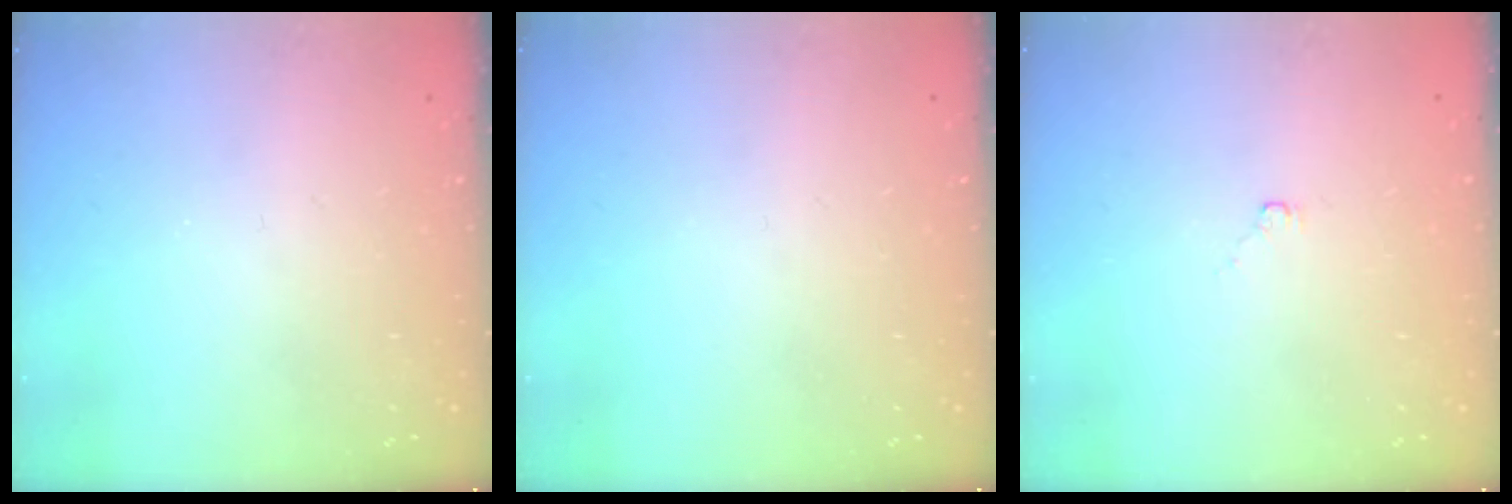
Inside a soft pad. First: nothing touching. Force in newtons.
{"total": 0.0}
{"total": 2.4, "press": 2.4, "slide": 0.4}